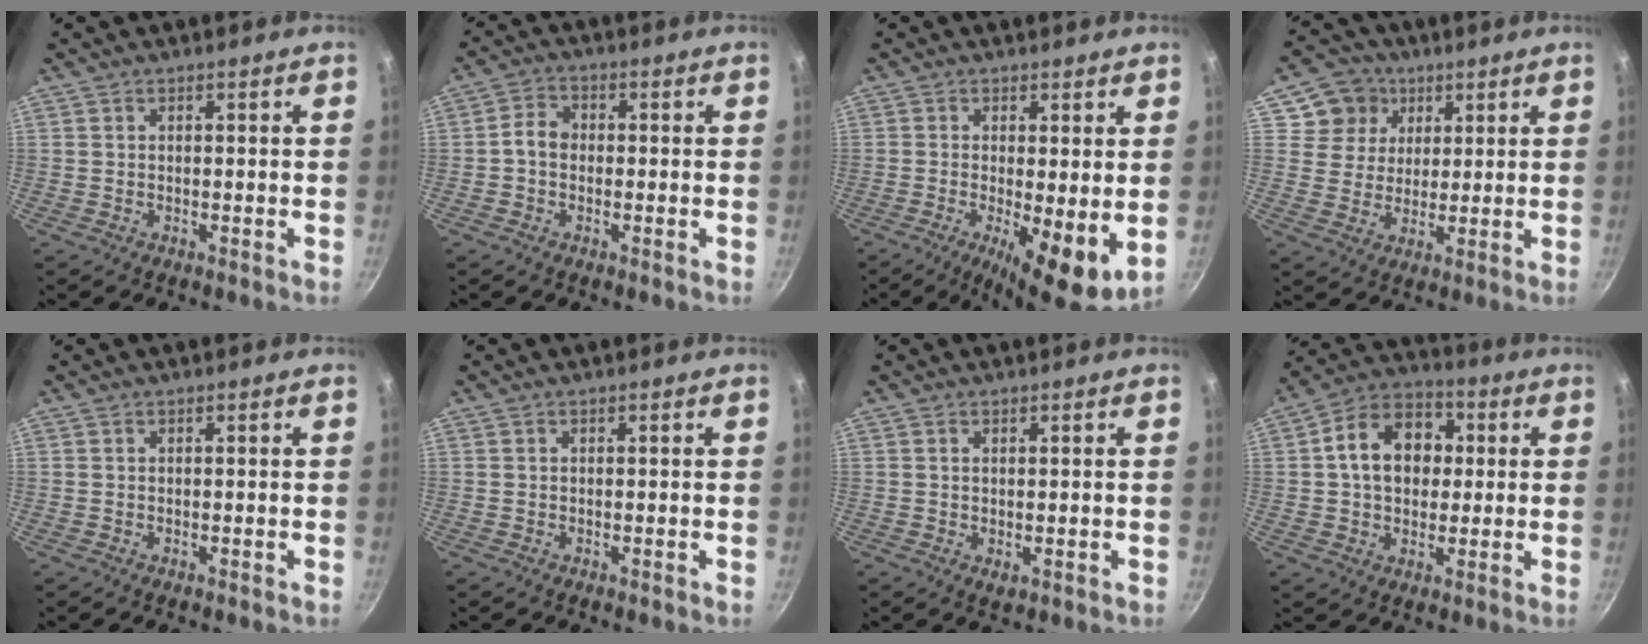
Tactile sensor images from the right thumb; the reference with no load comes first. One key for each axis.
{"total": 3.9, "fx": -0.4, "fy": 3.1, "fz": 2.4, "tx": -0.037, "ty": 0.018, "tz": -0.019}
{"total": 9.4, "fx": -1.1, "fy": 2.5, "fz": 9.0, "tx": -0.136, "ty": -0.016, "tz": -0.012}
{"total": 8.8, "fx": 3.9, "fy": 7.6, "fz": 1.9, "tx": 0.001, "ty": -0.004, "tz": 0.061}
{"total": 0.0}
{"total": 0.0}
{"total": 1.4, "fx": 0.2, "fy": 0.6, "fz": 1.2, "tx": -0.019, "ty": -0.005, "tz": 0.003}
{"total": 13.7, "fx": 1.9, "fy": 10.3, "fz": 8.8, "tx": -0.110, "ty": 0.023, "tz": 0.015}